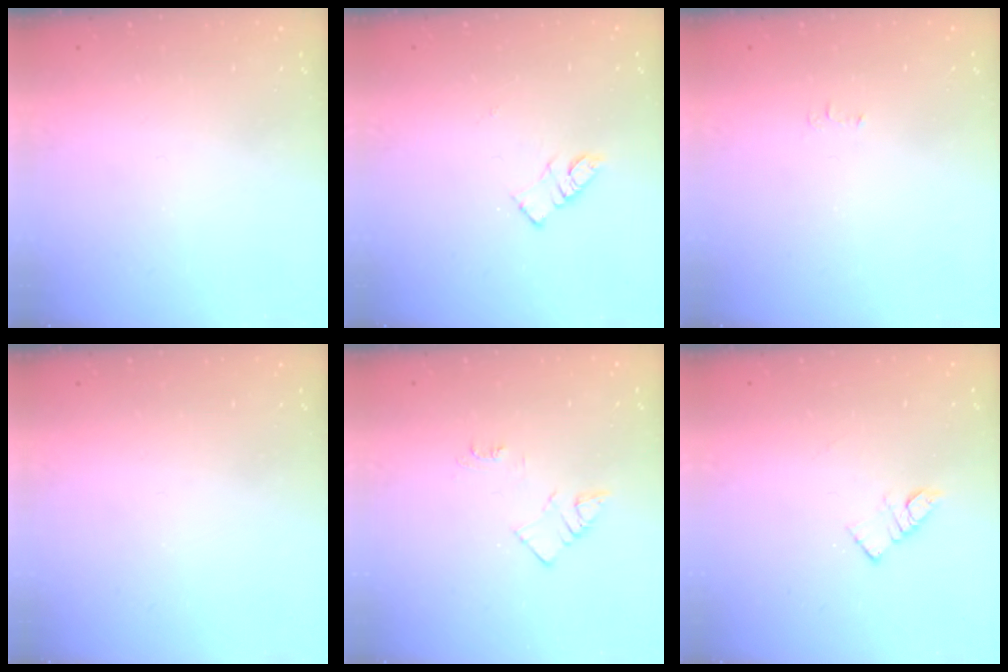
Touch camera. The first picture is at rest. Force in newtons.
{"total": 5.5, "press": 5.4, "slide": 0.5}
{"total": 3.0, "press": 3.0, "slide": 0.5}
{"total": 0.0}
{"total": 5.5, "press": 5.4, "slide": 0.7}
{"total": 4.9, "press": 4.9, "slide": 0.2}